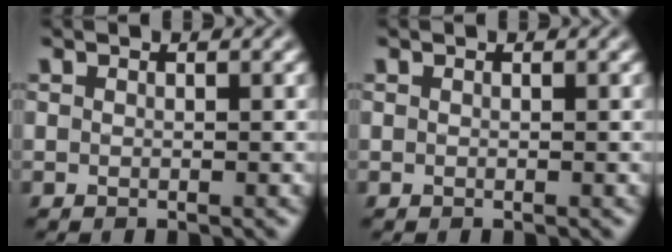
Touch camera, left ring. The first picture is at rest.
{"total": 0.0}